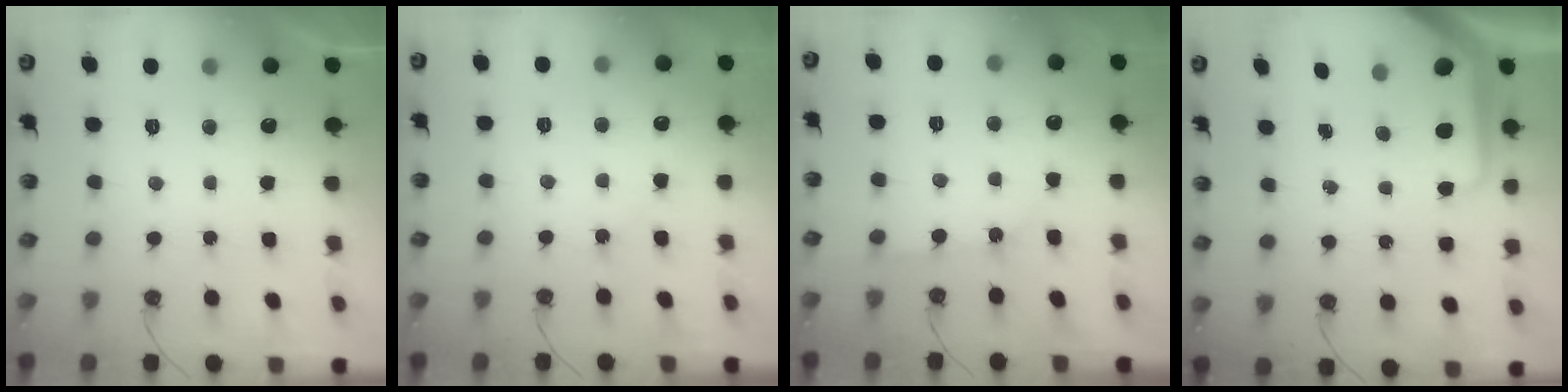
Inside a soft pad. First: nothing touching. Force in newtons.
{"total": 3.9, "press": 3.8, "slide": 0.7}
{"total": 4.9, "press": 4.9, "slide": 0.6}
{"total": 10.7, "press": 10.7, "slide": 1.0}